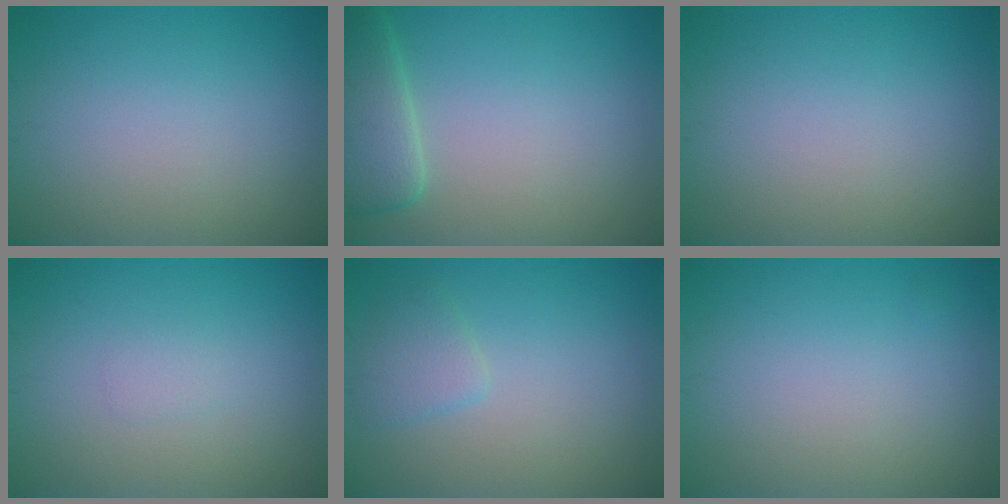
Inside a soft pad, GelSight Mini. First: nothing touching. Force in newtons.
{"total": 4.2, "press": 4.1, "slide": 0.4}
{"total": 0.0}
{"total": 0.8, "press": 0.8, "slide": 0.1}
{"total": 1.7, "press": 1.7, "slide": 0.2}
{"total": 0.0}